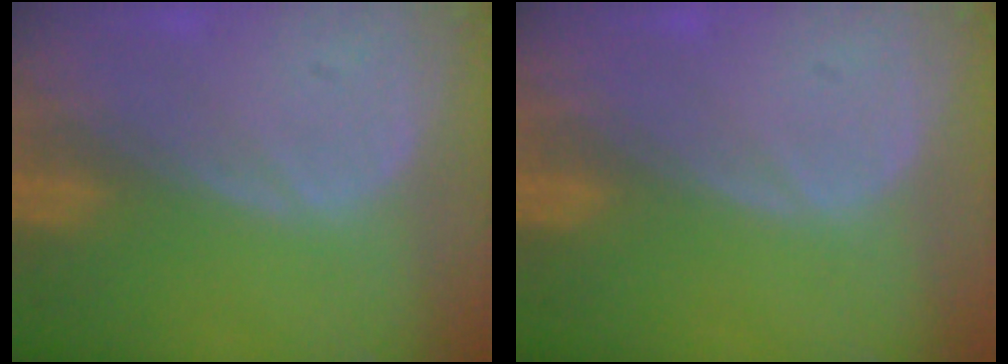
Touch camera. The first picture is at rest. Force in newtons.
{"total": 0.0}